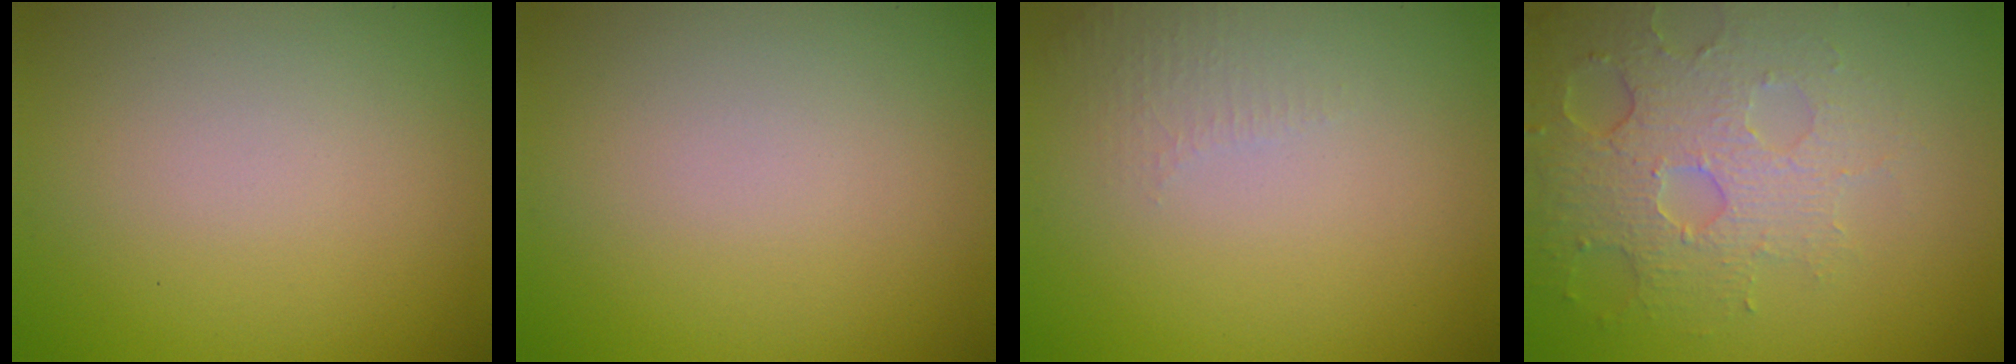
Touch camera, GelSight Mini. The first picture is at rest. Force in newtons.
{"total": 0.0}
{"total": 1.4, "press": 1.3, "slide": 0.4}
{"total": 4.2, "press": 4.1, "slide": 0.9}